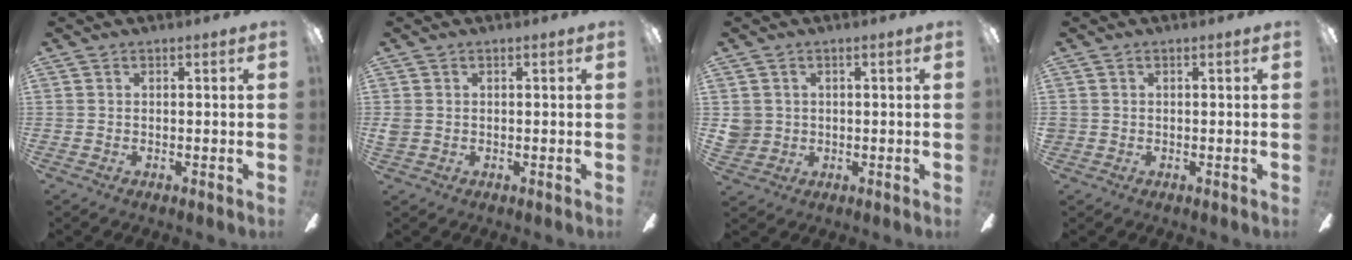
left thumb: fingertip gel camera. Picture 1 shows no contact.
{"total": 1.3, "force": [0.3, 1.1, 0.6], "torque": [-0.014, 0.003, 0.005]}
{"total": 3.5, "force": [0.8, 3.4, 0.4], "torque": [-0.018, 0.009, 0.017]}
{"total": 0.8, "force": [0.2, 0.8, 0.1], "torque": [-0.002, 0.005, 0.002]}